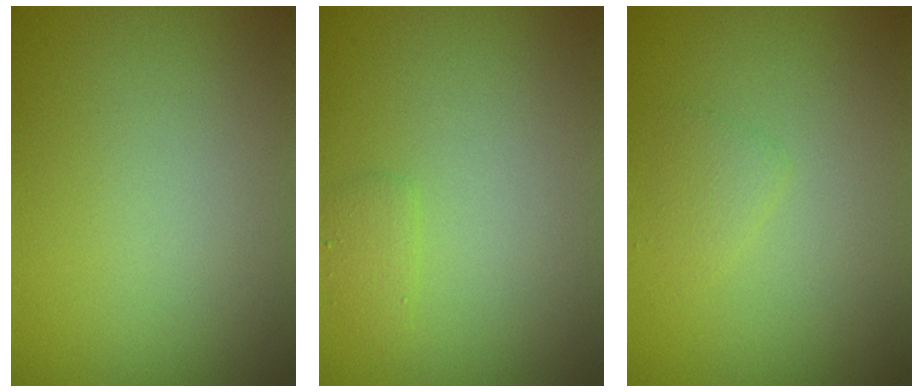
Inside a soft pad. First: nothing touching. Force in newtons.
{"total": 1.0, "press": 0.9, "slide": 0.1}
{"total": 1.0, "press": 1.0, "slide": 0.1}